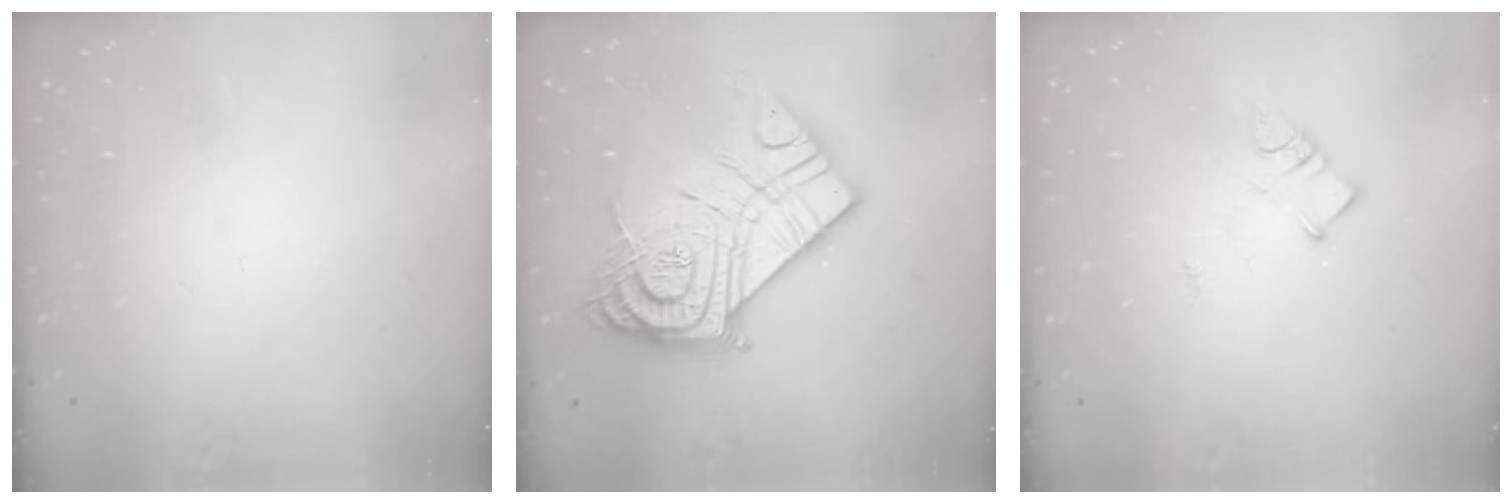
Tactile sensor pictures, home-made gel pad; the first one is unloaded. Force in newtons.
{"total": 24.3, "press": 24.1, "slide": 2.4}
{"total": 3.6, "press": 3.5, "slide": 0.4}